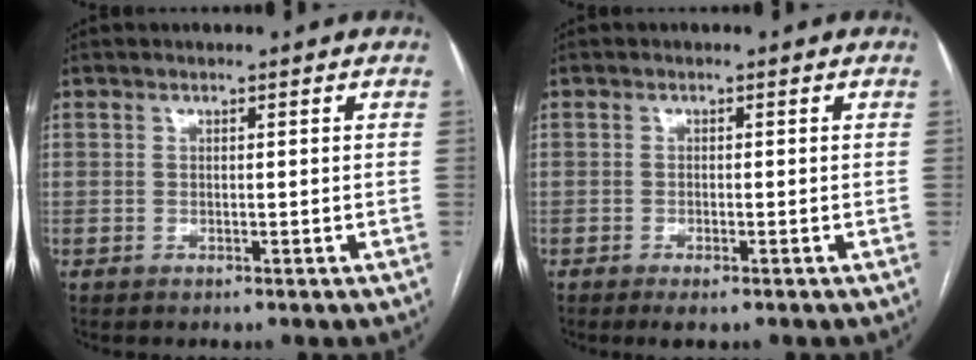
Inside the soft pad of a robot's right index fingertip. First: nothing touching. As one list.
[{"total": 2.0, "force": [-1.3, 0.4, 1.5], "torque": [-0.024, -0.003, -0.019]}]